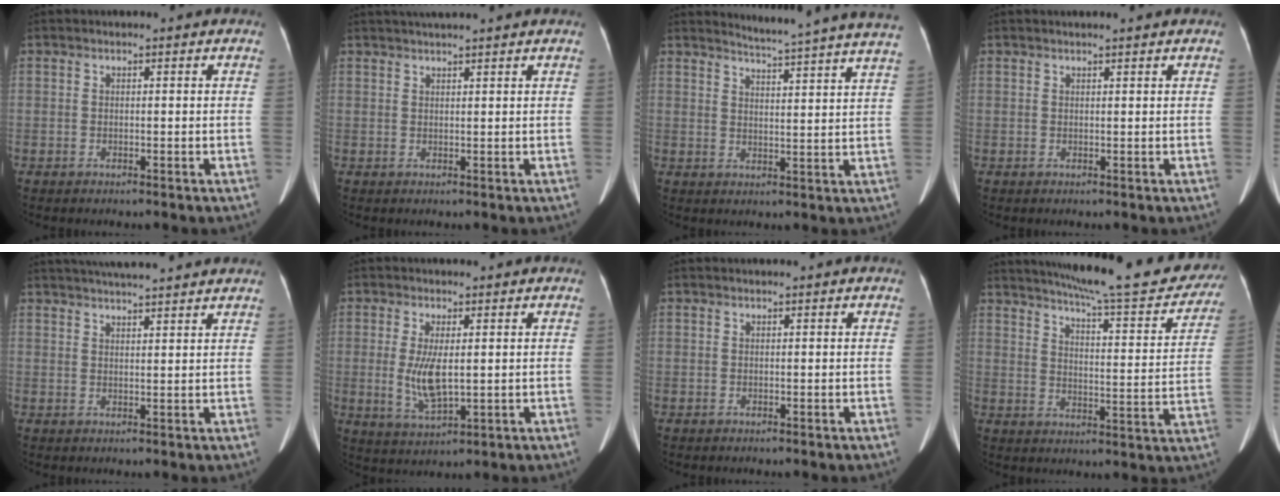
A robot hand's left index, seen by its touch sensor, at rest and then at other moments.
{"total": 5.4, "force": [4.7, -0.5, 2.5], "torque": [-0.036, 0.031, 0.068]}
{"total": 16.9, "force": [15.9, -2.0, 5.5], "torque": [-0.091, -0.074, 0.186]}
{"total": 2.4, "force": [2.1, 0.0, 1.1], "torque": [-0.013, 0.015, 0.026]}
{"total": 11.7, "force": [10.5, 0.5, 5.0], "torque": [-0.084, 0.029, 0.141]}
{"total": 5.9, "force": [0.2, 1.8, 5.7], "torque": [-0.122, -0.011, 0.009]}
{"total": 0.0}
{"total": 23.4, "force": [20.8, 2.9, 10.4], "torque": [-0.148, -0.045, 0.257]}